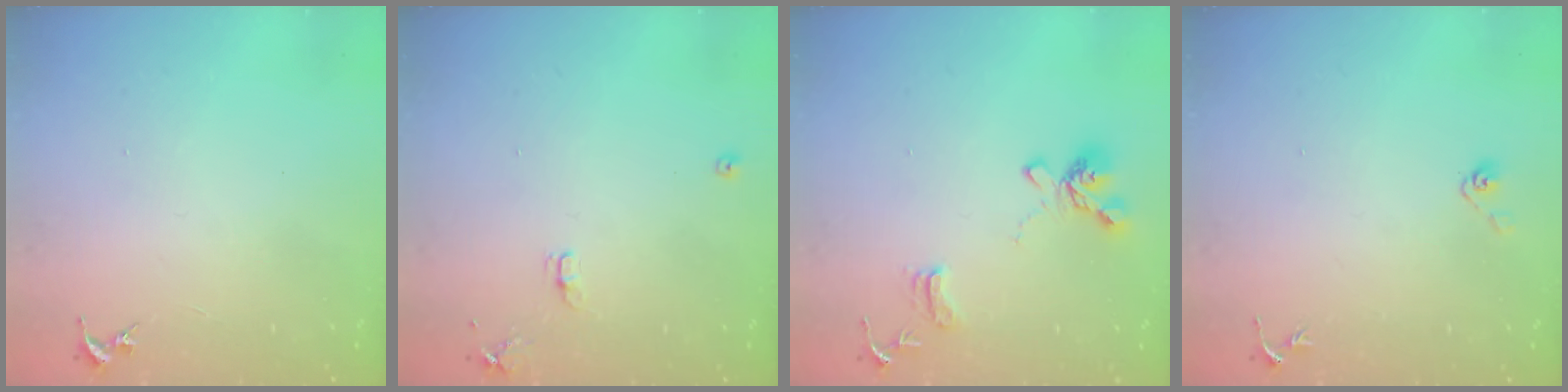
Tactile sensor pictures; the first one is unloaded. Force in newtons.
{"total": 7.2, "press": 7.2, "slide": 0.8}
{"total": 14.7, "press": 14.6, "slide": 1.5}
{"total": 4.0, "press": 3.3, "slide": 2.2}